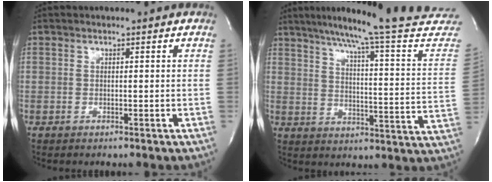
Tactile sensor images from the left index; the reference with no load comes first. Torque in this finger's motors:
{"motor_torque": [-0.03, -0.43, 0.20, 0.08]}